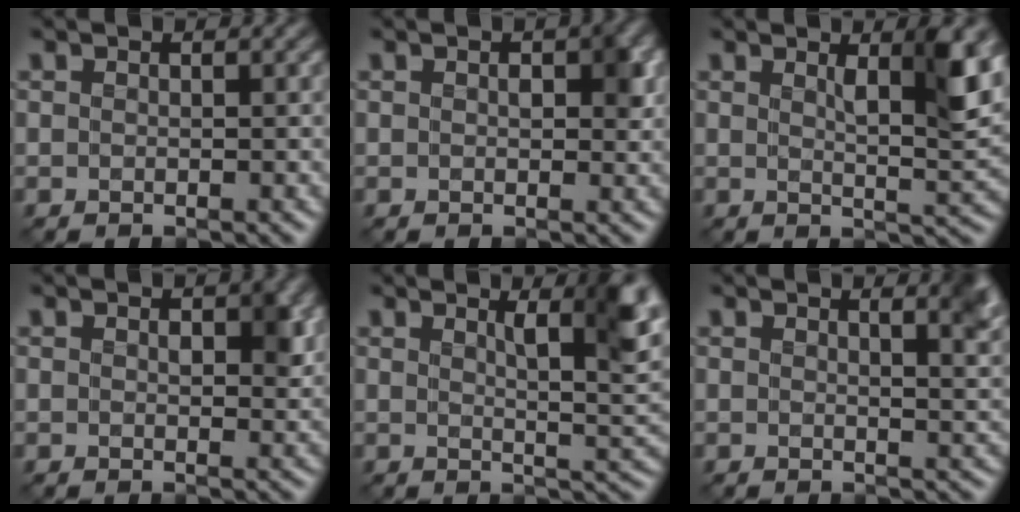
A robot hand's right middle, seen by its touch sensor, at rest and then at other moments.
{"total": 2.5, "force": [0.4, 1.4, 2.0], "torque": [-0.024, -0.002, 0.007]}
{"total": 5.2, "force": [1.8, 1.2, 4.7], "torque": [-0.067, -0.006, 0.030]}
{"total": 2.3, "force": [0.5, 1.2, 1.9], "torque": [-0.022, -0.004, 0.011]}
{"total": 6.4, "force": [2.6, 1.7, 5.6], "torque": [-0.061, -0.001, 0.042]}
{"total": 4.0, "force": [2.1, 1.5, 3.0], "torque": [-0.017, 0.005, 0.021]}